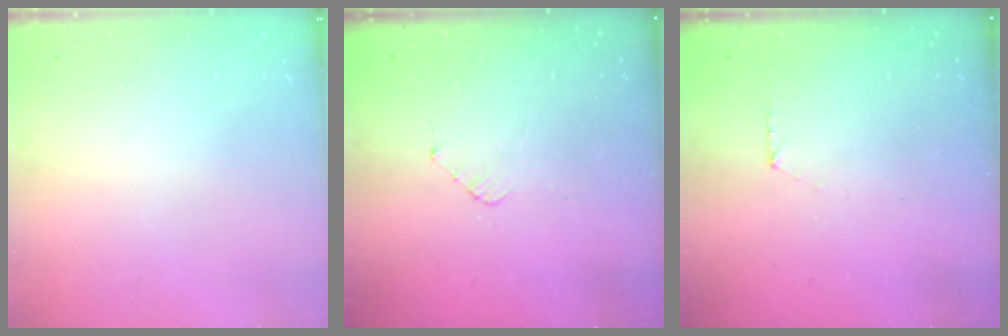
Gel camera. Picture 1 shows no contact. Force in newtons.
{"total": 3.0, "press": 3.0, "slide": 0.2}
{"total": 3.9, "press": 3.9, "slide": 0.4}